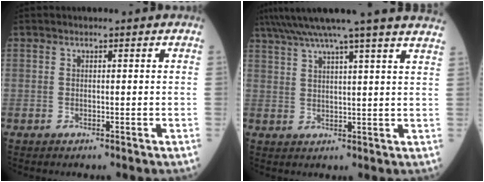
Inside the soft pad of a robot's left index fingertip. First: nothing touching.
{"total": 20.6, "force": [17.9, -1.9, 10.0], "torque": [-0.178, -0.012, 0.234]}